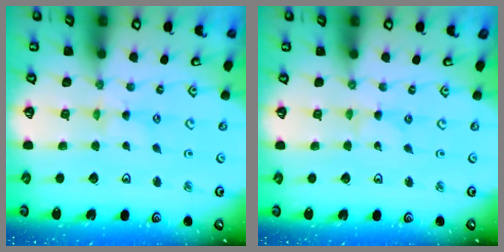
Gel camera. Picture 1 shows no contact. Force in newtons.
{"total": 0.0}